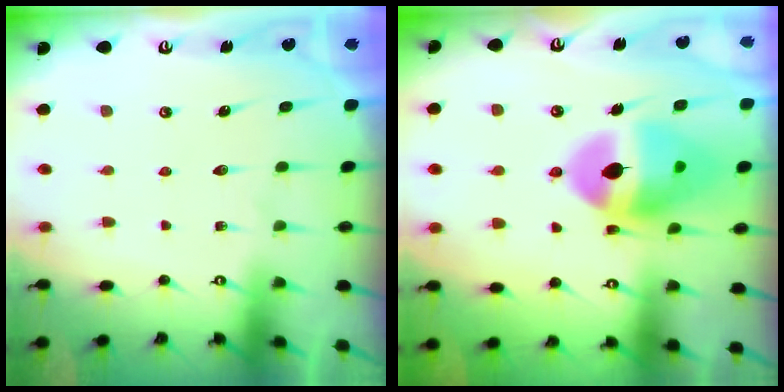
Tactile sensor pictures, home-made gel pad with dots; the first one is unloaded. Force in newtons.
{"total": 16.3, "press": 16.2, "slide": 2.0}